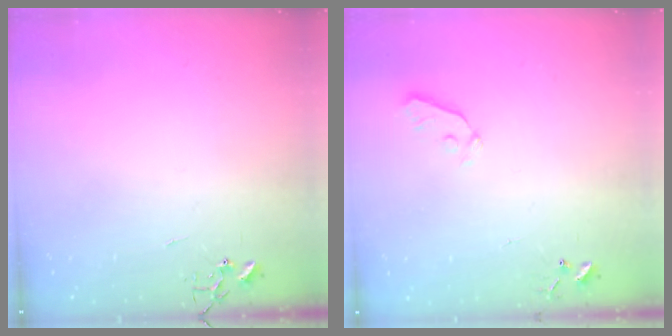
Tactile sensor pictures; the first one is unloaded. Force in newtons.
{"total": 3.2, "press": 3.1, "slide": 0.6}